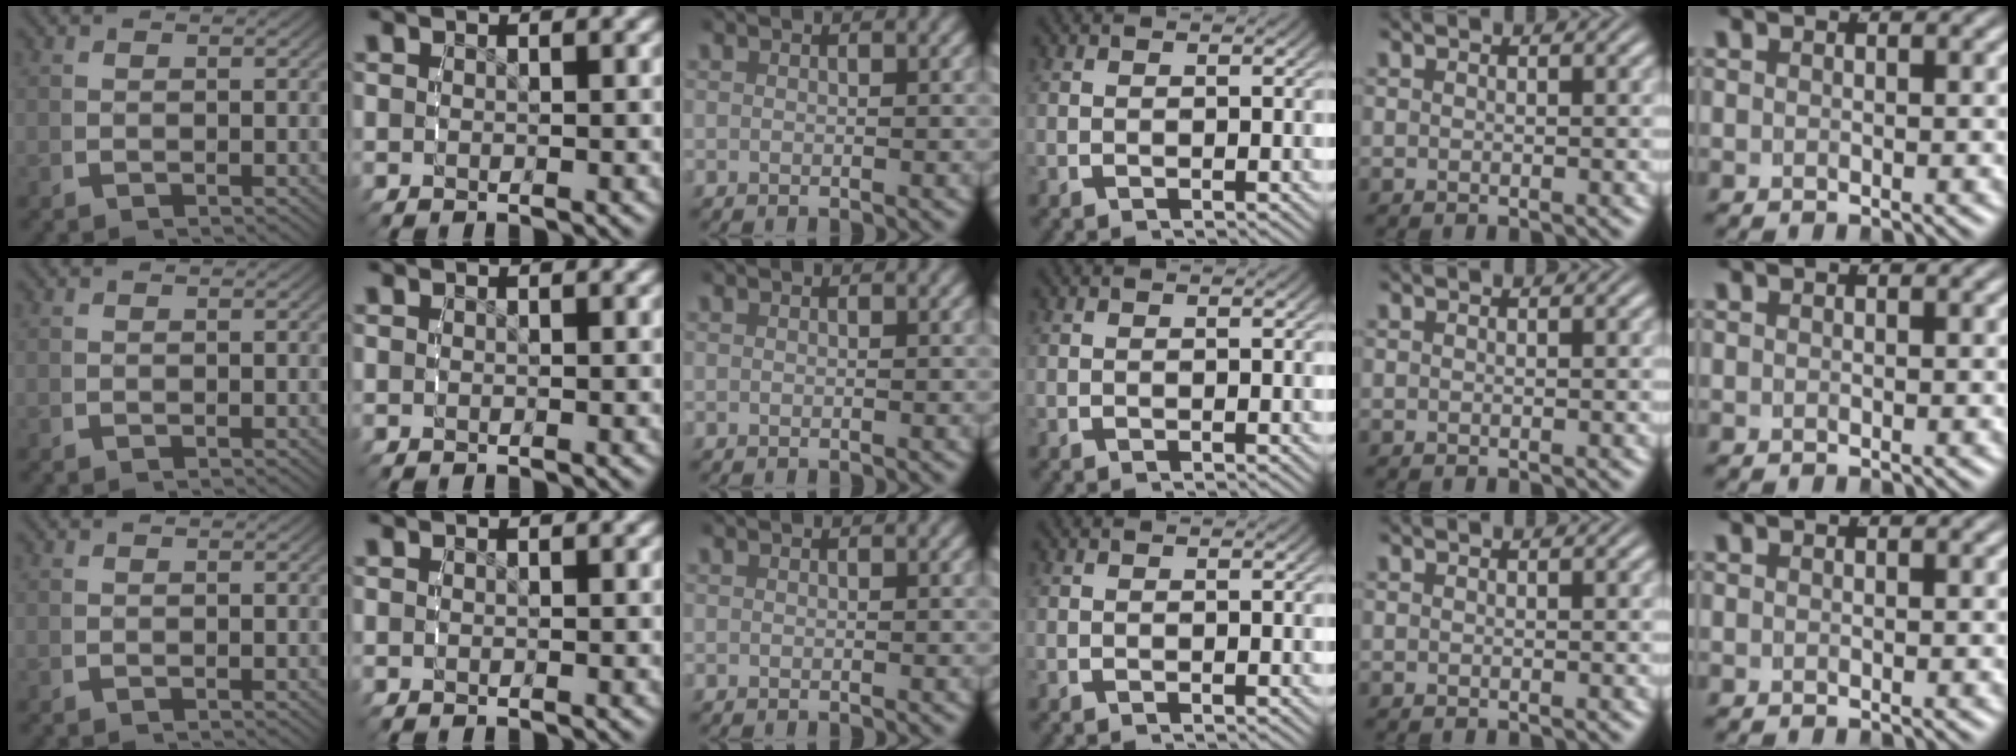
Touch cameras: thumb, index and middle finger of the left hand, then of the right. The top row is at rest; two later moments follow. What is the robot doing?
{"motion": "reach", "object": "pencil case"}